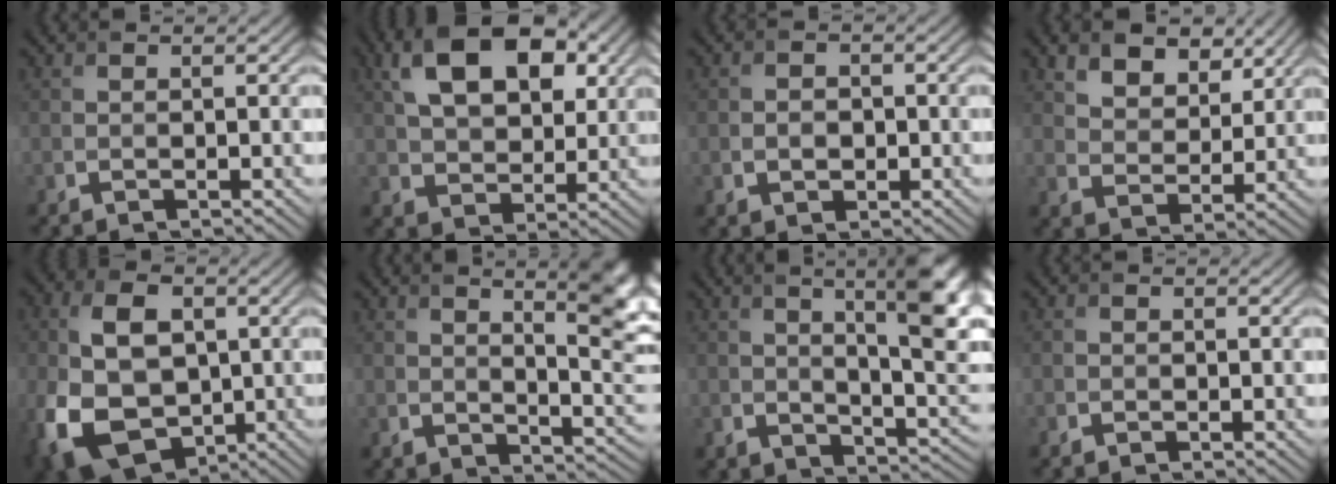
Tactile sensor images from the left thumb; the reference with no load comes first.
{"total": 12.0, "force": [4.4, 7.5, 8.4], "torque": [-0.170, 0.010, 0.079]}
{"total": 2.2, "force": [-0.5, 1.7, 1.3], "torque": [-0.019, -0.004, -0.012]}
{"total": 7.2, "force": [4.5, 4.4, 3.5], "torque": [-0.080, -0.015, 0.084]}
{"total": 14.9, "force": [-2.6, 10.2, 10.6], "torque": [-0.252, -0.017, -0.046]}
{"total": 7.9, "force": [3.0, 2.7, 6.8], "torque": [-0.092, -0.002, 0.053]}
{"total": 10.8, "force": [3.0, 4.0, 9.6], "torque": [-0.150, -0.005, 0.049]}
{"total": 0.6, "force": [-0.4, 0.5, 0.1], "torque": [-0.001, -0.003, -0.008]}